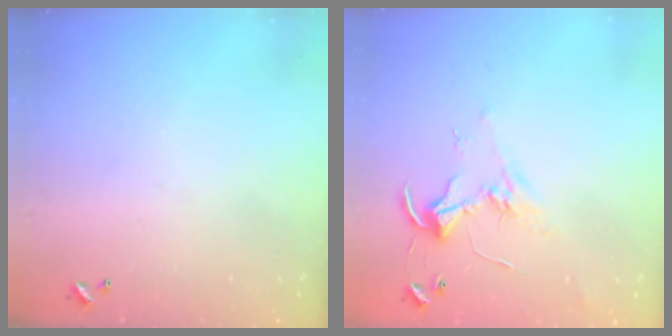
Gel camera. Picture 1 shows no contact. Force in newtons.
{"total": 2.5, "press": 2.5, "slide": 0.2}